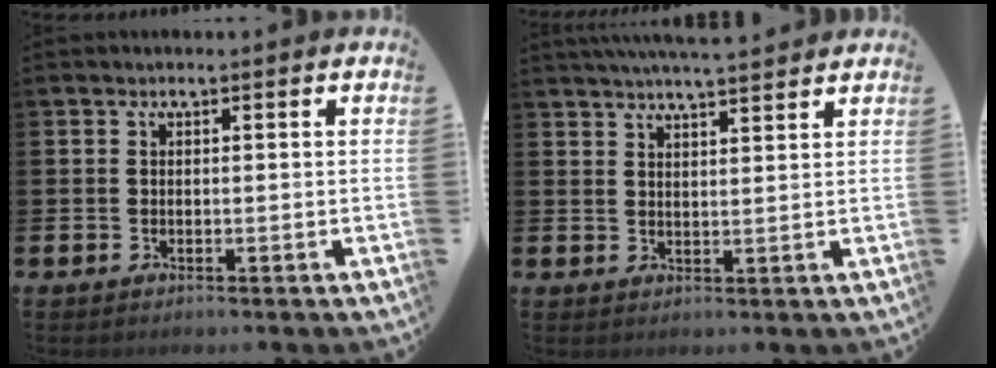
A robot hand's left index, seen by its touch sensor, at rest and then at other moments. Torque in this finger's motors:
{"motor_torque": [0.99, -1.15, 0.21, 0.21]}